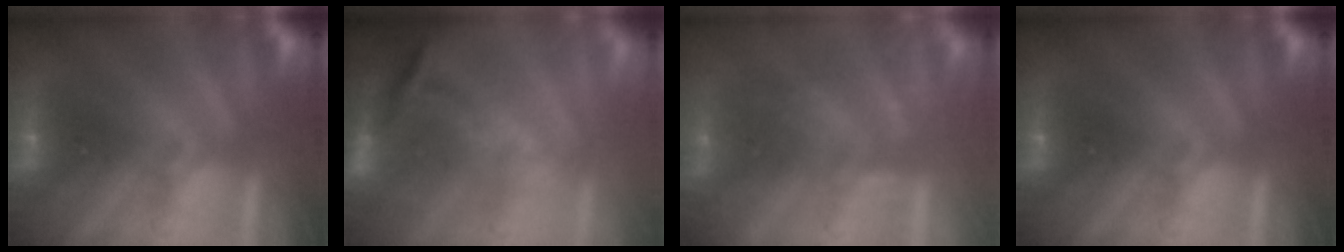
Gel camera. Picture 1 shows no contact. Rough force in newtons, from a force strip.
{"total": 1.1}
{"total": 2.3}
{"total": 0.0}